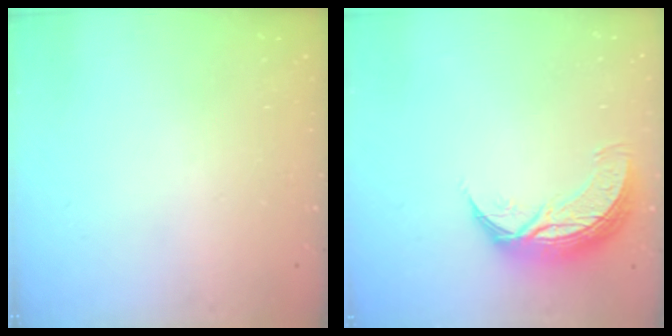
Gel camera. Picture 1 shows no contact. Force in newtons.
{"total": 10.3, "press": 10.2, "slide": 0.7}